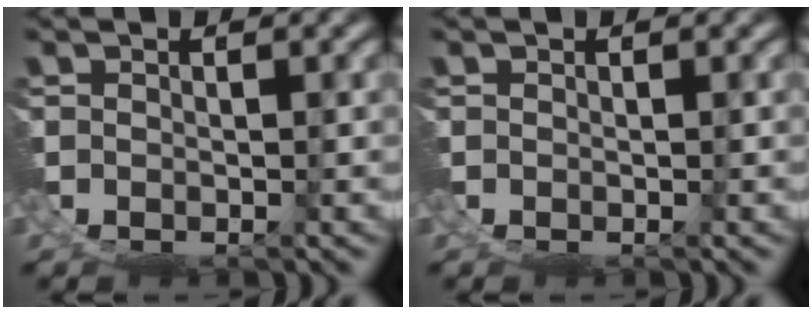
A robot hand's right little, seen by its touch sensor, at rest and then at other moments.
{"total": 0.0}